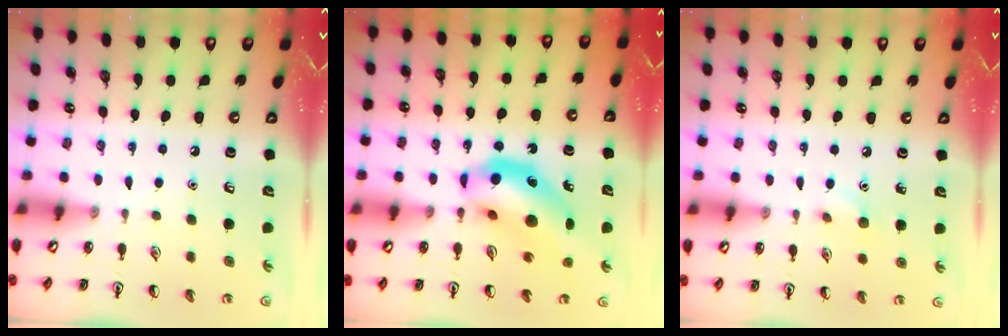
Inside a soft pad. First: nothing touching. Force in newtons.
{"total": 12.1, "press": 11.6, "slide": 3.5}
{"total": 6.3, "press": 6.0, "slide": 1.9}